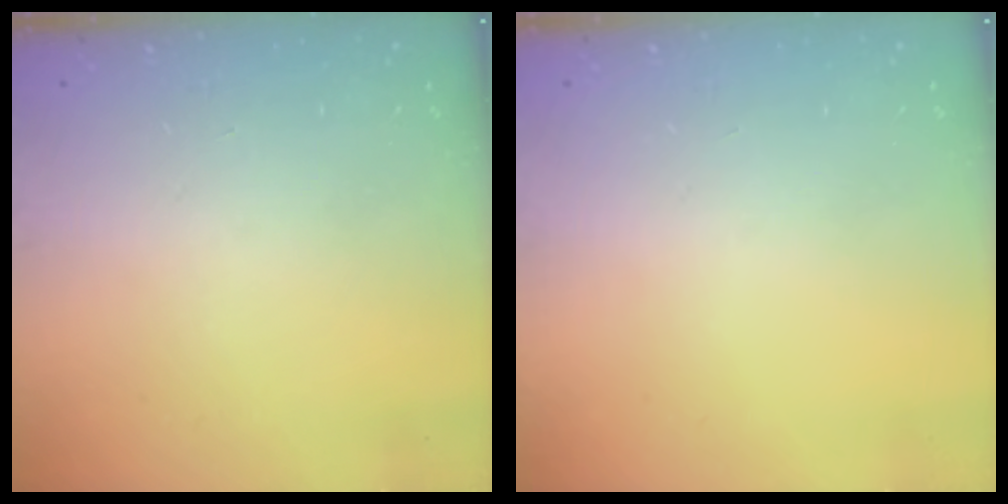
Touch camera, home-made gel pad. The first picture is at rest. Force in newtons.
{"total": 0.0}